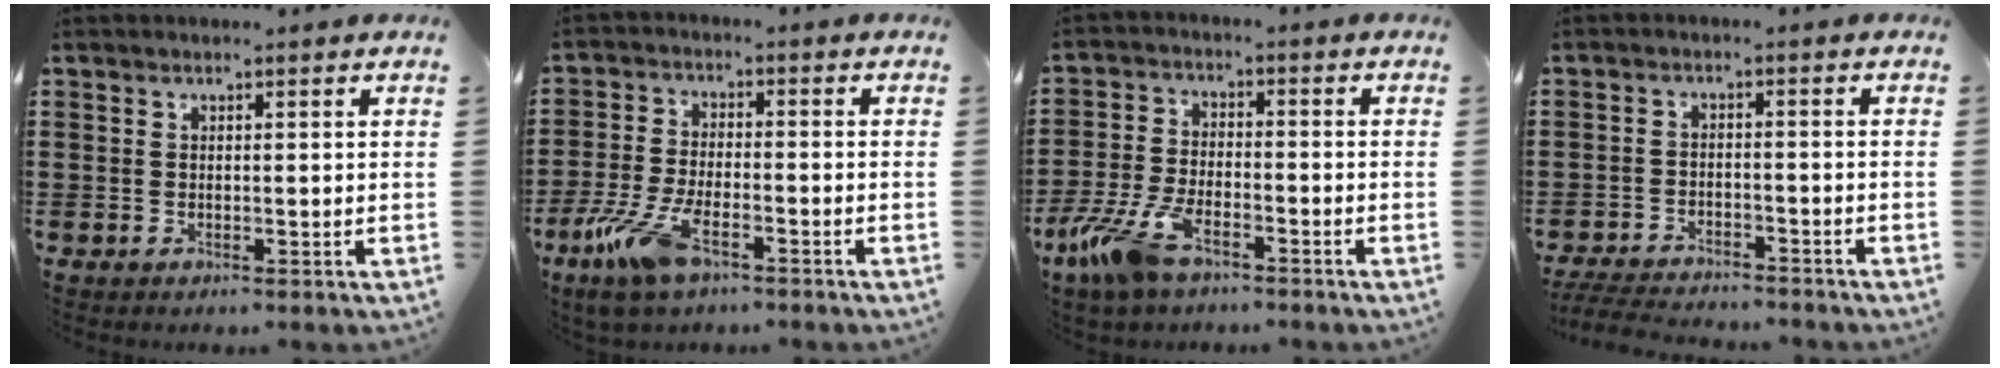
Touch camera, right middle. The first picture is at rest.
{"total": 8.9, "force": [-5.1, 2.9, 6.8], "torque": [-0.158, -0.011, -0.096]}
{"total": 8.5, "force": [-5.5, 2.8, 5.8], "torque": [-0.144, -0.010, -0.108]}
{"total": 4.4, "force": [-4.2, 0.4, 0.9], "torque": [-0.028, -0.003, -0.088]}